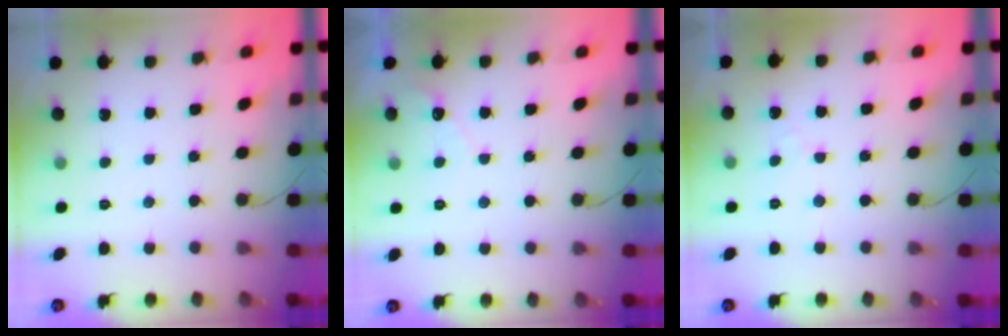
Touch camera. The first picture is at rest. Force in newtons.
{"total": 3.2, "press": 3.2, "slide": 0.1}
{"total": 3.0, "press": 3.0, "slide": 0.2}